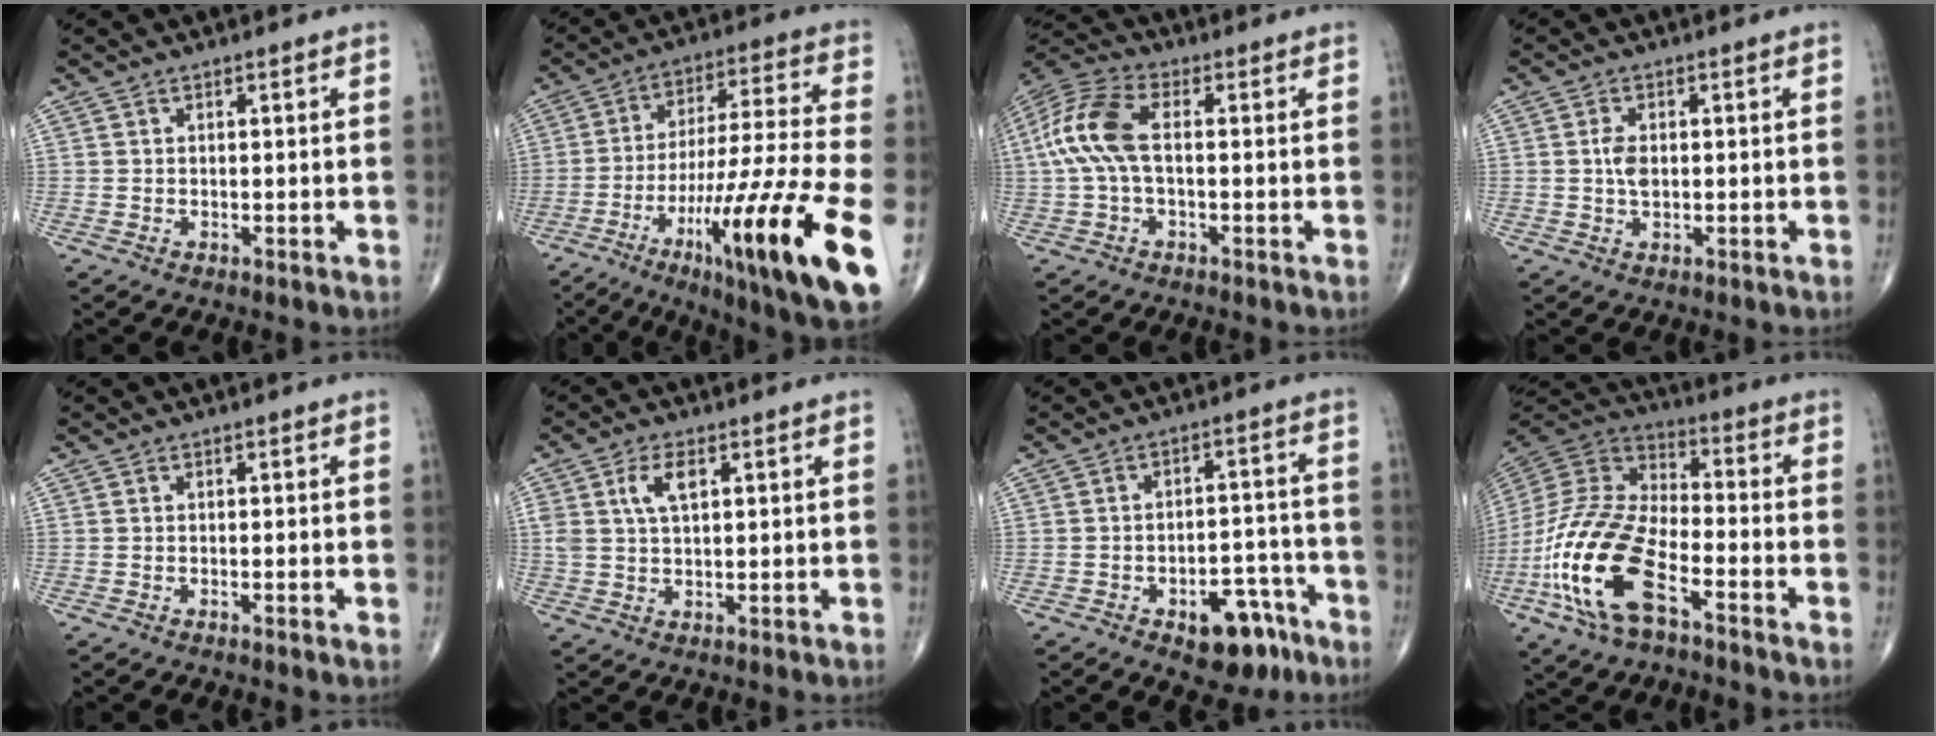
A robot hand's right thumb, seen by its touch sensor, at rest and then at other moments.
{"total": 27.3, "force": [-10.4, 3.8, 24.9], "torque": [-0.383, 0.031, -0.156]}
{"total": 11.1, "force": [0.3, 5.5, 9.7], "torque": [-0.227, 0.029, 0.001]}
{"total": 3.0, "force": [0.1, 1.8, 2.5], "torque": [-0.046, 0.001, 0.002]}
{"total": 0.8, "force": [-0.2, 0.0, 0.7], "torque": [-0.016, -0.002, -0.003]}
{"total": 5.4, "force": [2.0, 2.7, 4.3], "torque": [-0.085, 0.001, 0.041]}
{"total": 10.3, "force": [-5.8, 5.5, 6.5], "torque": [-0.059, 0.048, -0.074]}
{"total": 20.0, "force": [-8.5, 8.8, 15.9], "torque": [-0.339, 0.036, -0.165]}